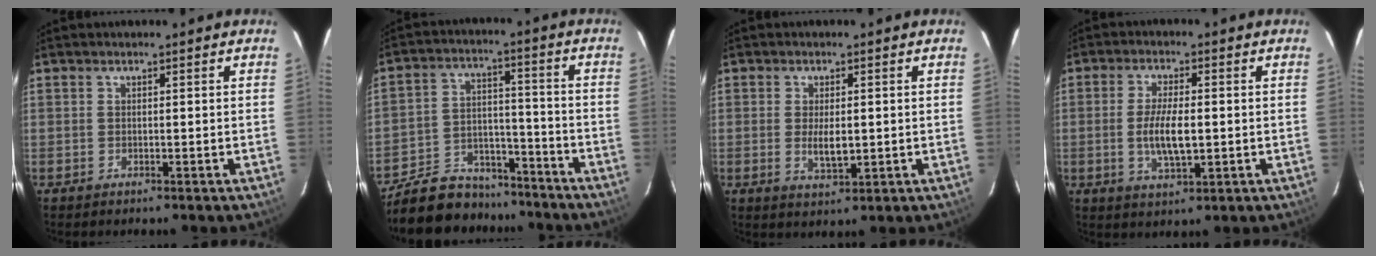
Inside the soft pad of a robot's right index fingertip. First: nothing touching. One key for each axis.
{"total": 16.9, "fx": -14.1, "fy": 7.7, "fz": 5.1, "tx": -0.129, "ty": 0.031, "tz": -0.207}
{"total": 4.4, "fx": -0.2, "fy": 1.9, "fz": 3.9, "tx": -0.072, "ty": -0.012, "tz": 0.000}
{"total": 7.1, "fx": -0.7, "fy": 2.5, "fz": 6.7, "tx": -0.133, "ty": -0.008, "tz": -0.011}